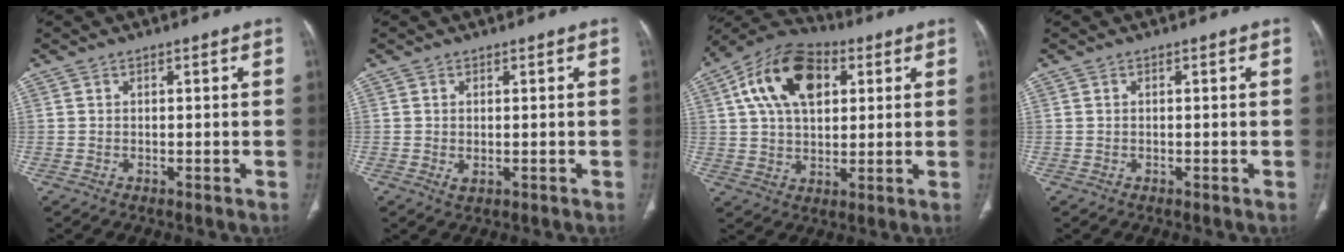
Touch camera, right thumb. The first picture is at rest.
{"total": 1.5, "force": [-0.3, 0.8, 1.3], "torque": [-0.027, -0.004, 0.002]}
{"total": 16.5, "force": [5.4, 10.0, 11.9], "torque": [-0.192, 0.008, 0.089]}
{"total": 0.0}